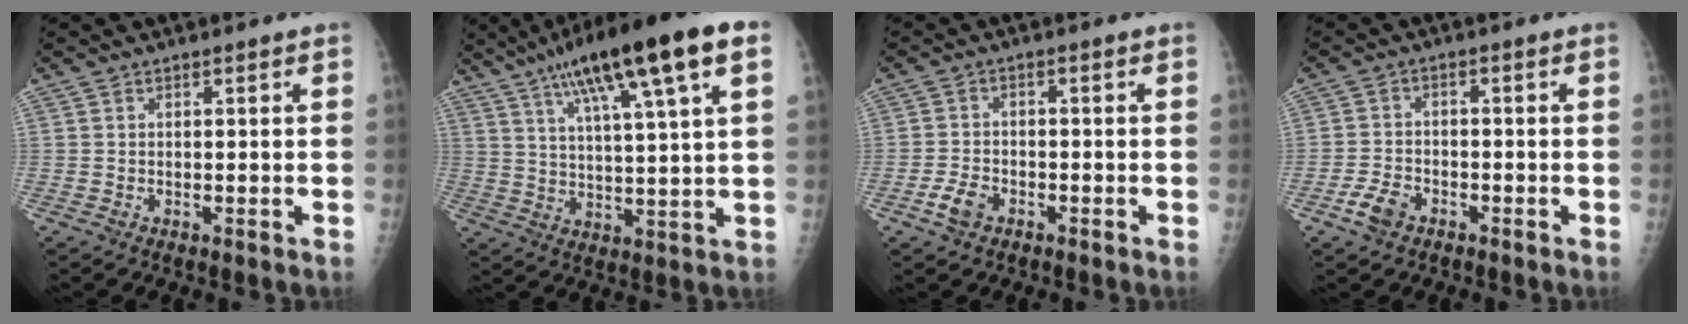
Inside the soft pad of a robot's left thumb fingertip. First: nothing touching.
{"total": 19.8, "force": [10.0, 3.3, 16.8], "torque": [-0.269, 0.005, 0.160]}
{"total": 3.9, "force": [-2.2, 2.4, 2.1], "torque": [-0.039, 0.012, -0.040]}
{"total": 4.4, "force": [-2.8, 2.7, 2.2], "torque": [-0.039, 0.014, -0.049]}